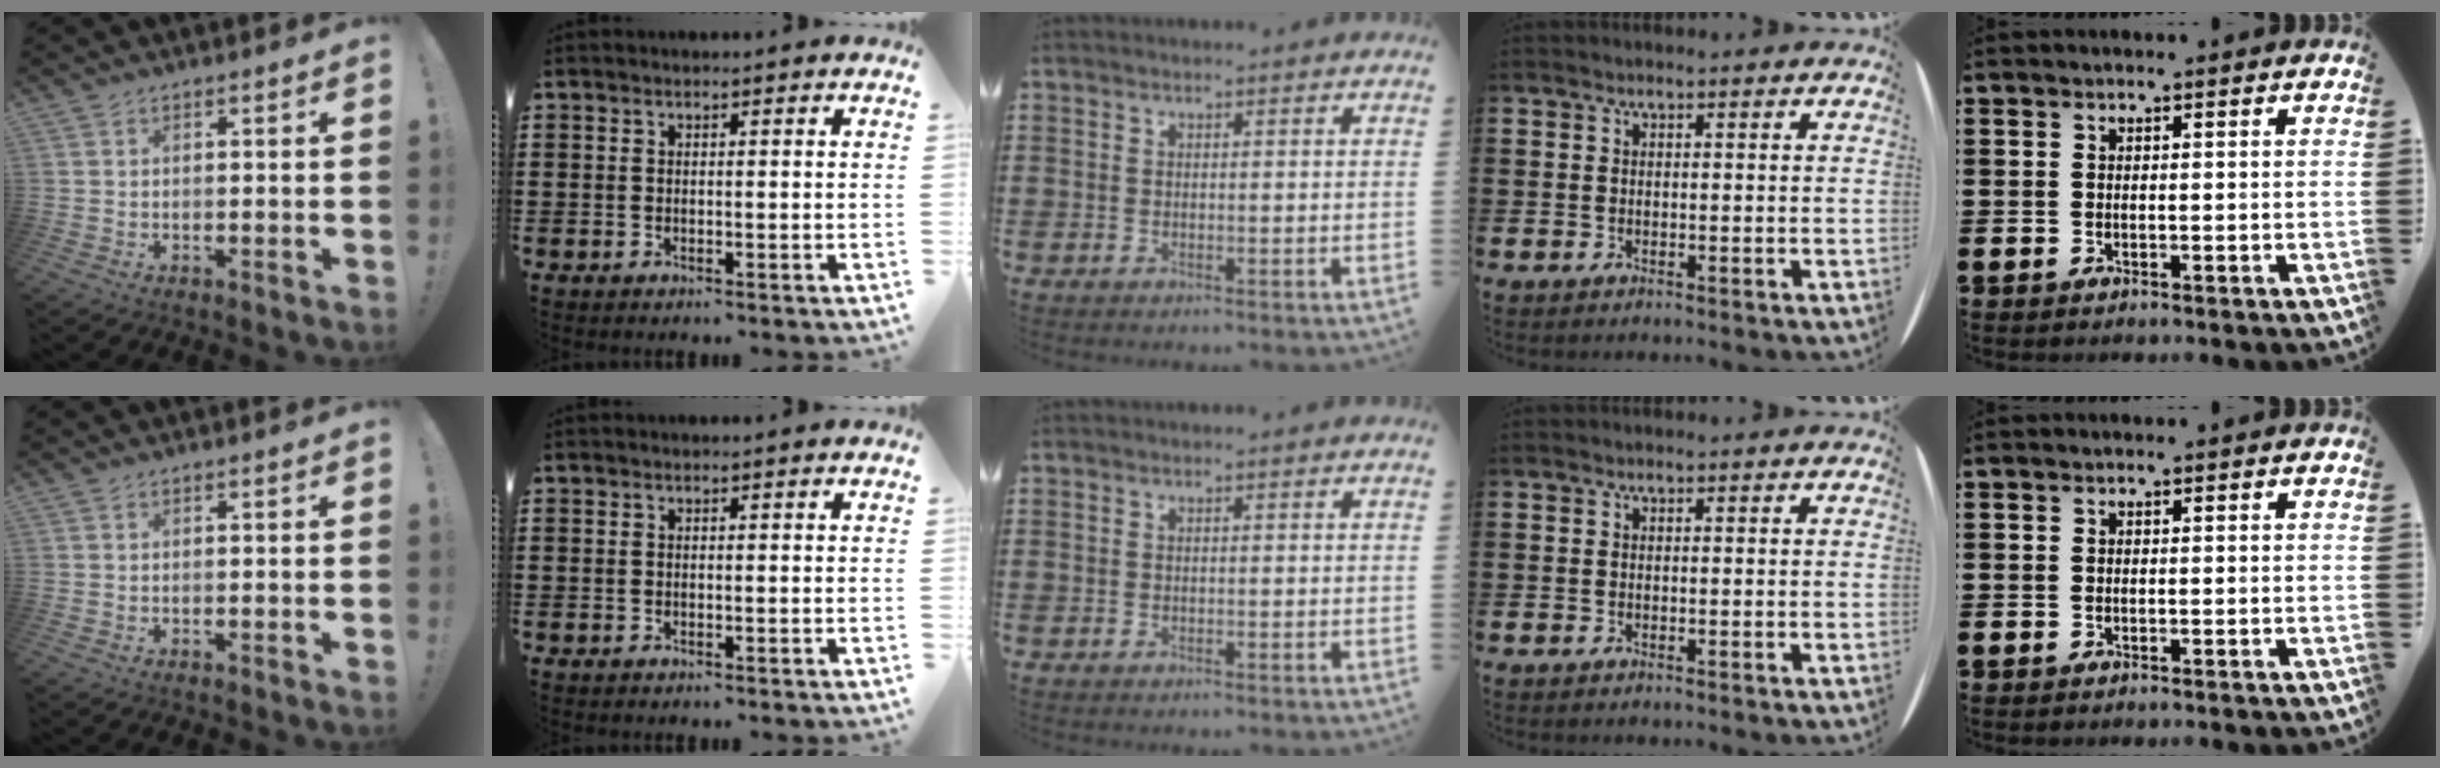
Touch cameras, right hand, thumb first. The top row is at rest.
{}